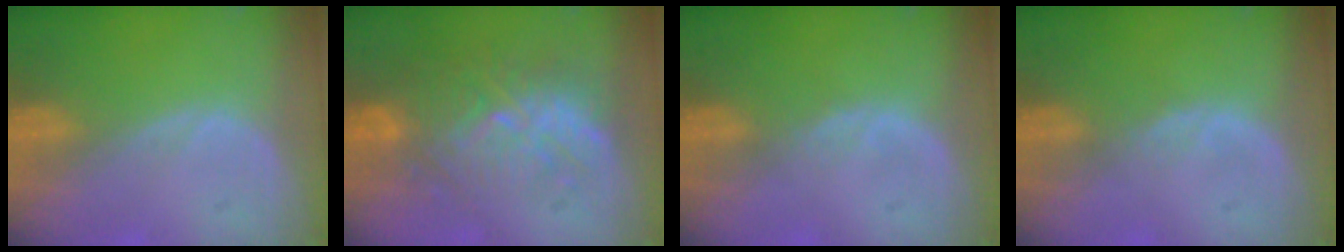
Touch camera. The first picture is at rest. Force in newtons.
{"total": 9.4, "press": 8.9, "slide": 2.8}
{"total": 0.9, "press": 0.9, "slide": 0.2}
{"total": 0.9, "press": 0.9, "slide": 0.2}